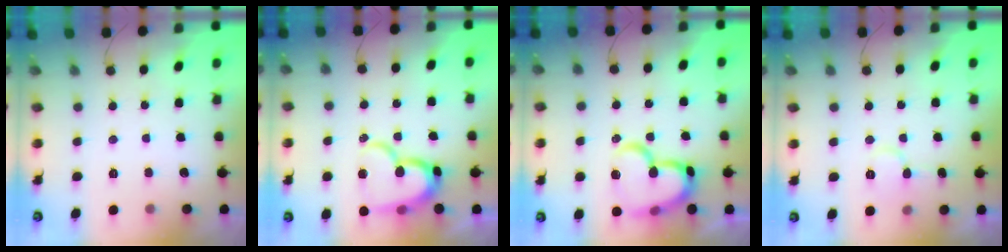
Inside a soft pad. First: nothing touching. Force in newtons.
{"total": 15.6, "press": 15.5, "slide": 1.4}
{"total": 19.1, "press": 19.0, "slide": 2.0}
{"total": 6.1, "press": 6.1, "slide": 0.6}